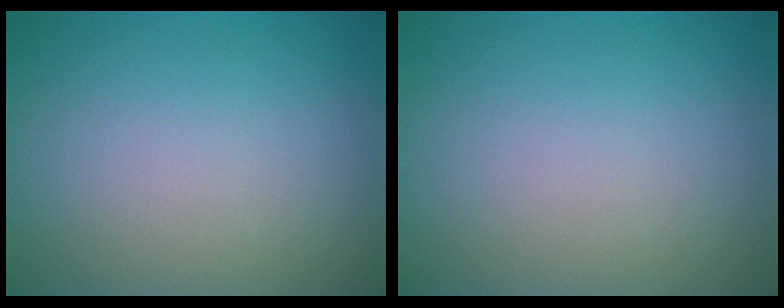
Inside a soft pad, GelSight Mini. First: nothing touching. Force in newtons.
{"total": 0.0}